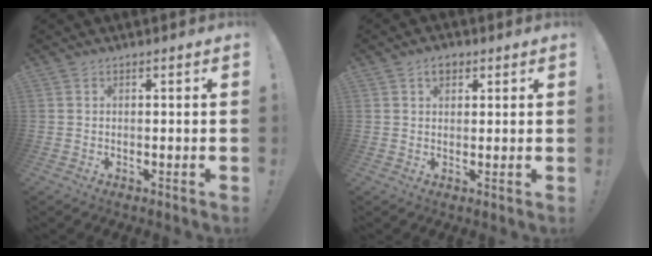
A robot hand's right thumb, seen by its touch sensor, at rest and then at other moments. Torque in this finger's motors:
{"motor_torque": [0.22, 1.20, 0.03, -0.02, 0.00]}